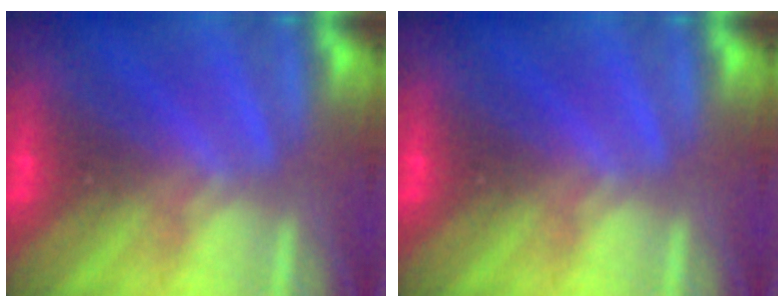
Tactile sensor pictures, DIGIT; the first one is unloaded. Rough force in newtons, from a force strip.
{"total": 0.0}